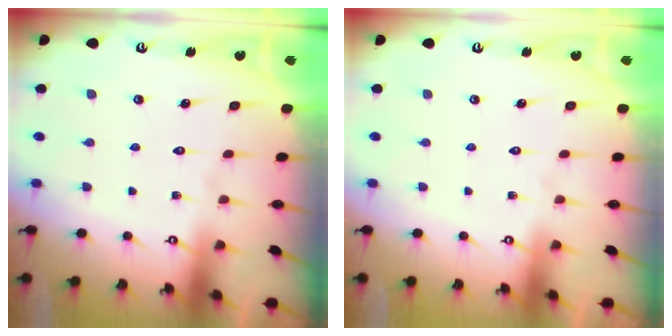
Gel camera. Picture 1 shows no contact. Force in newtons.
{"total": 0.0}